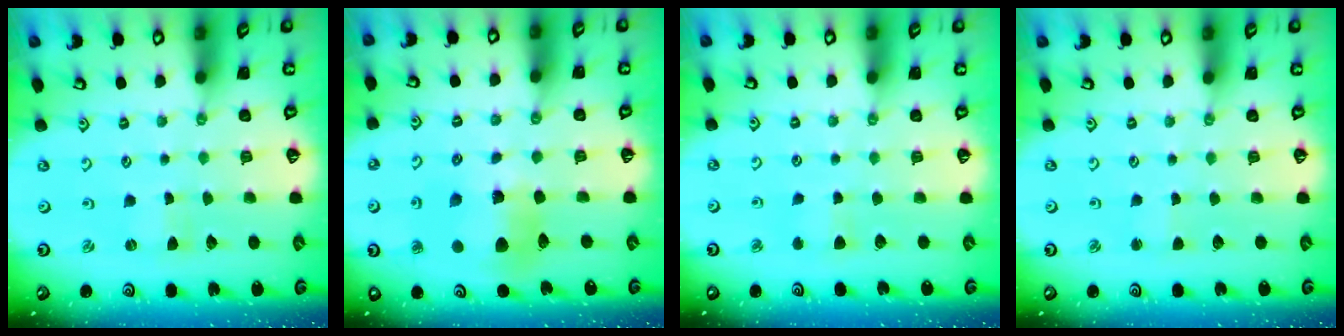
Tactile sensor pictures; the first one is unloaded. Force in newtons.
{"total": 10.9, "press": 10.8, "slide": 1.5}
{"total": 2.8, "press": 2.8, "slide": 0.5}
{"total": 1.3, "press": 1.2, "slide": 0.1}